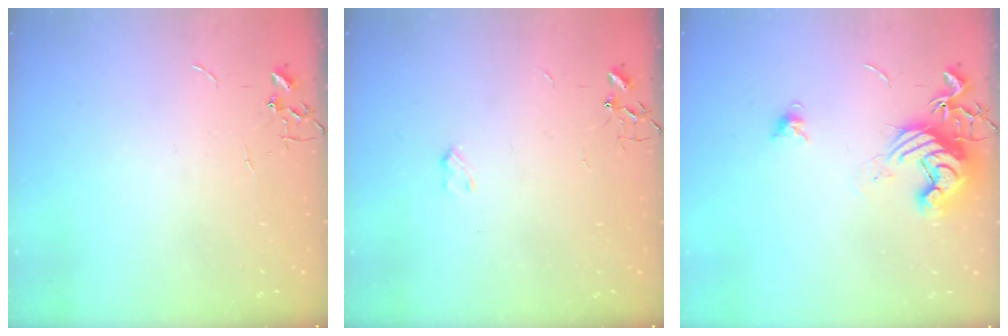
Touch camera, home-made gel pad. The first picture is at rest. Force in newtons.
{"total": 2.5, "press": 2.4, "slide": 0.4}
{"total": 13.5, "press": 13.5, "slide": 1.1}